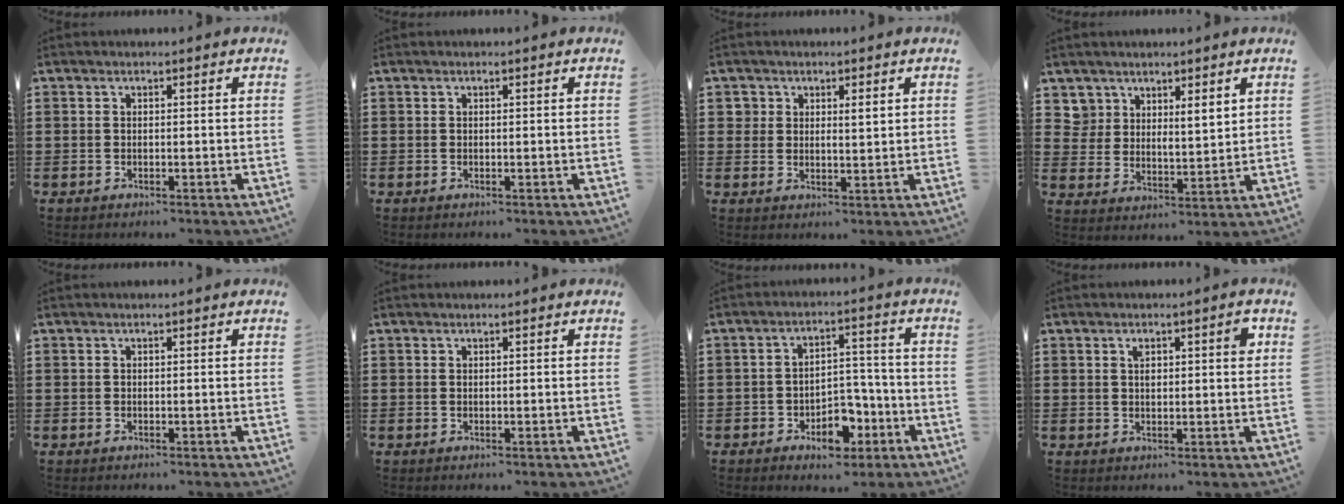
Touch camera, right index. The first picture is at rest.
{"total": 0.0}
{"total": 2.3, "force": [1.1, 1.6, 1.3], "torque": [-0.024, 0.003, 0.019]}
{"total": 5.0, "force": [4.2, 2.7, 0.7], "torque": [-0.035, -0.005, 0.082]}
{"total": 0.0}
{"total": 0.0}
{"total": 6.5, "force": [-3.3, 4.0, 3.9], "torque": [-0.055, 0.017, -0.060]}
{"total": 3.4, "force": [1.0, 1.1, 3.1], "torque": [-0.048, 0.001, 0.010]}